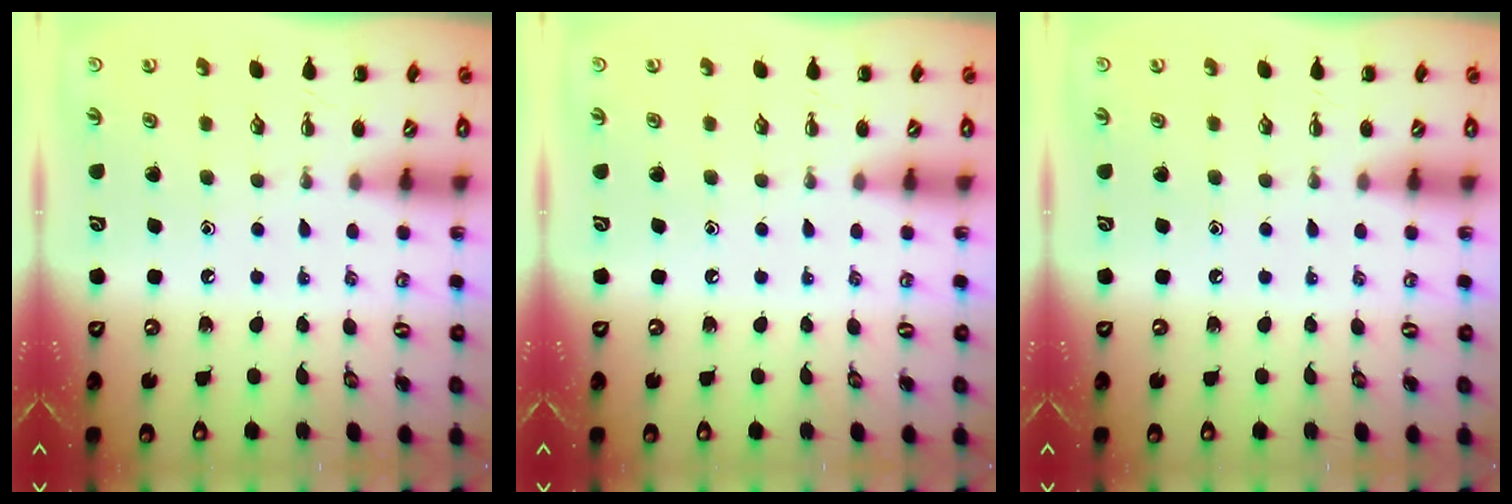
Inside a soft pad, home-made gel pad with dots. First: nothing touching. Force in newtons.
{"total": 0.0}
{"total": 0.0}